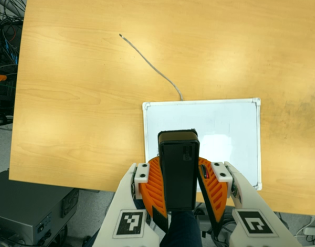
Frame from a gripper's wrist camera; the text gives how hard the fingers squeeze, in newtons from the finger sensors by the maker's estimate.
{"total": 10.0, "left": 10.1, "right": 9.9}